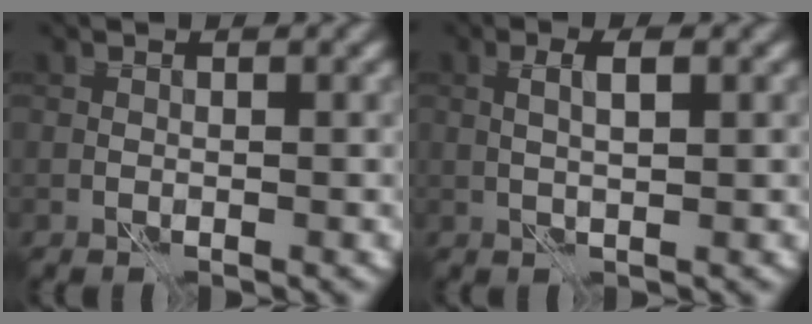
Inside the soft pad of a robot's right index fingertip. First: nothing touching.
{"total": 1.7, "force": [0.5, 0.2, 1.7], "torque": [-0.033, 0.005, 0.008]}